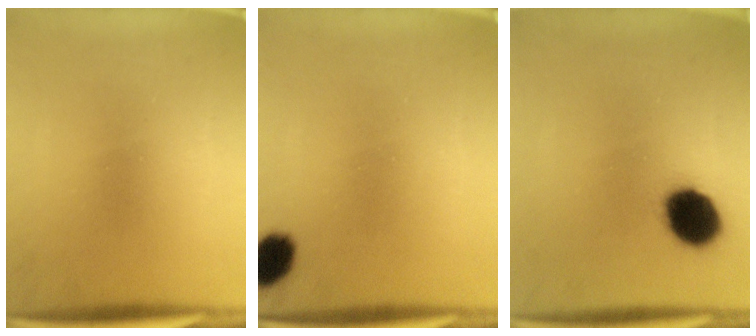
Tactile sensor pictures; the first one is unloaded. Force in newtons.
{"total": 6.1}
{"total": 11.8}